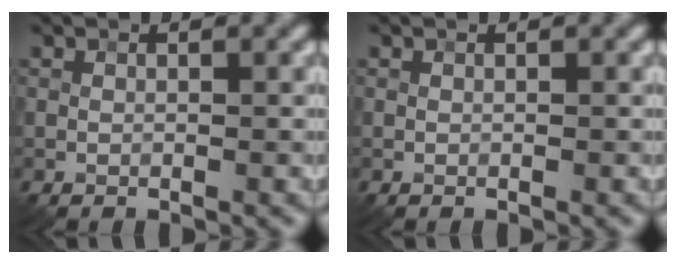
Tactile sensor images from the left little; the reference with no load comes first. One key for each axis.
{"total": 0.0}